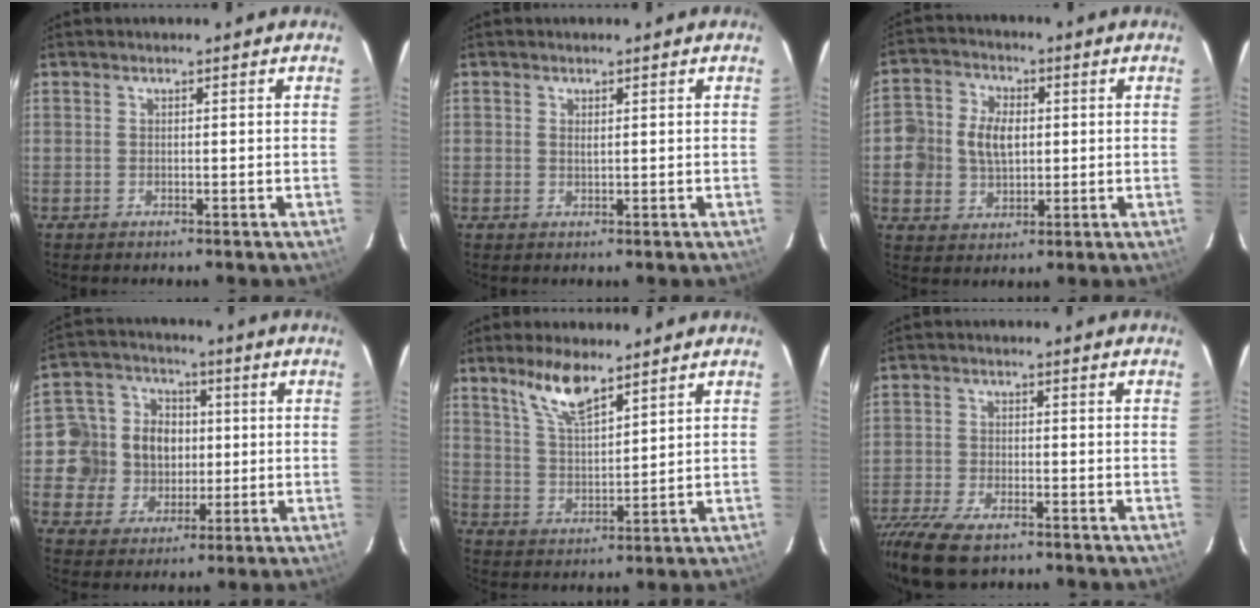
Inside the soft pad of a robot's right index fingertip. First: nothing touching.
{"total": 0.9, "force": [0.3, 0.6, 0.6], "torque": [-0.011, 0.001, 0.005]}
{"total": 9.0, "force": [0.5, 7.2, 5.4], "torque": [-0.115, 0.020, 0.013]}
{"total": 12.5, "force": [0.1, 11.6, 4.6], "torque": [-0.124, 0.031, 0.003]}
{"total": 8.5, "force": [6.1, 2.5, 5.4], "torque": [-0.101, 0.004, 0.123]}
{"total": 13.0, "force": [-9.9, 4.8, 6.9], "torque": [-0.173, -0.043, -0.184]}